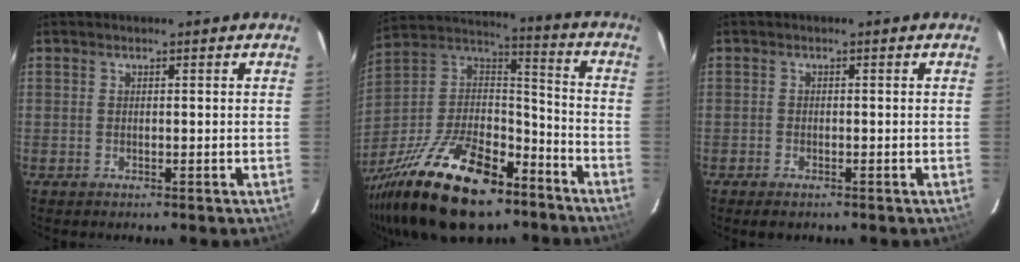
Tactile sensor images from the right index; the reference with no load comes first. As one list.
[{"total": 29.7, "force": [-19.4, 13.5, 18.1], "torque": [-0.371, -0.002, -0.313]}, {"total": 1.9, "force": [-1.5, 1.0, 0.7], "torque": [-0.020, -0.004, -0.028]}]